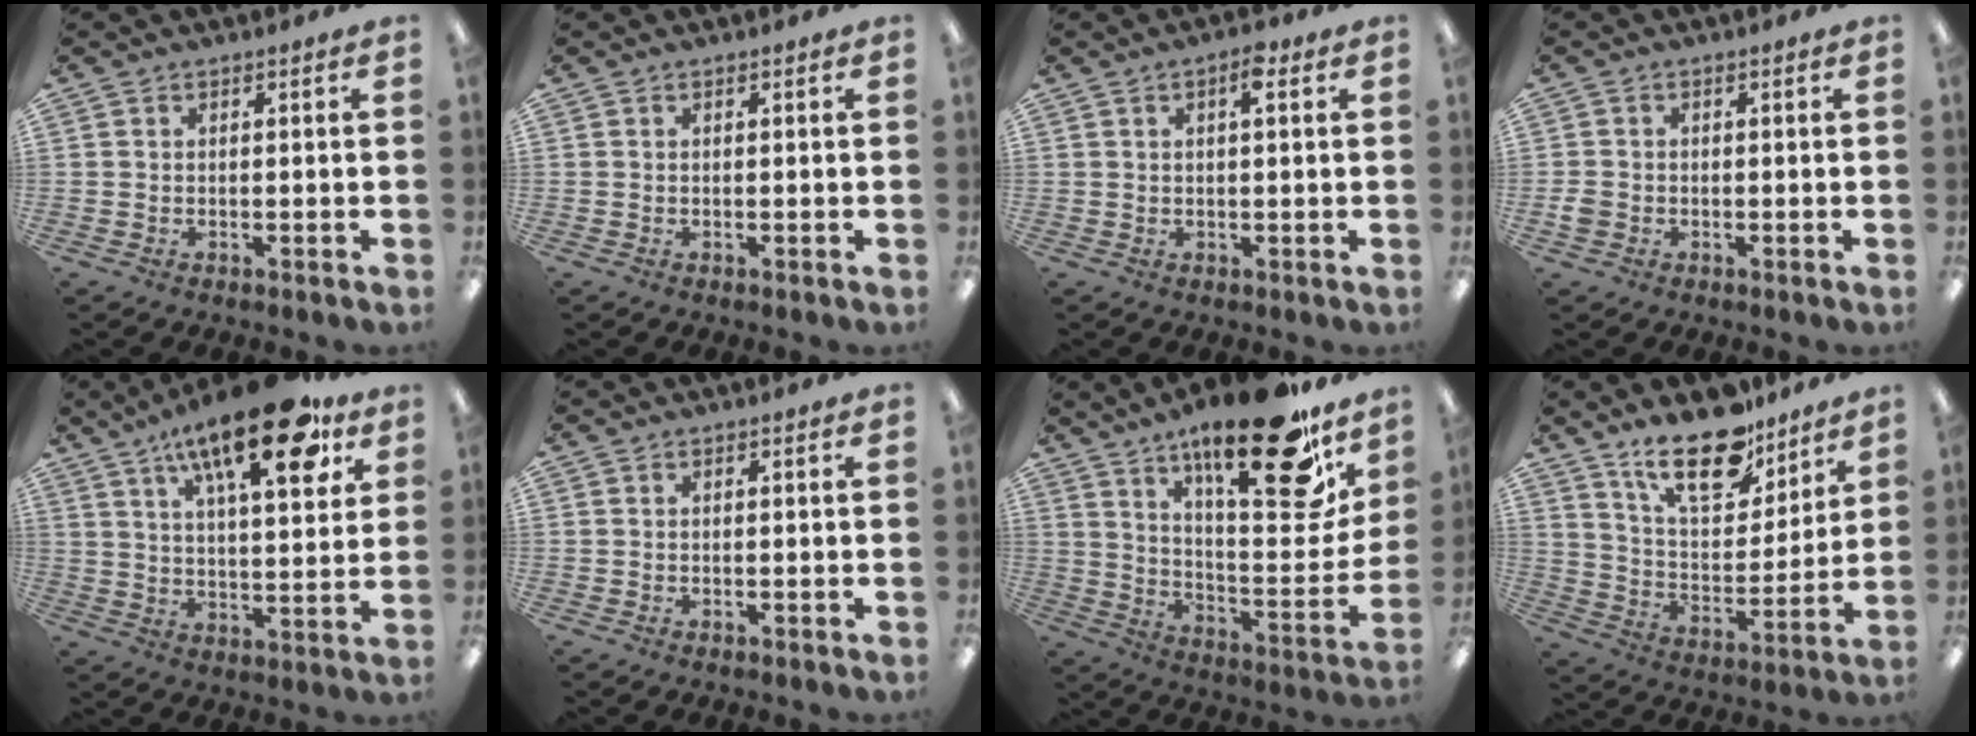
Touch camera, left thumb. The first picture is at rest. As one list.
[{"total": 0.0}, {"total": 3.8, "force": [1.9, 1.2, 3.1], "torque": [-0.042, -0.002, 0.025]}, {"total": 2.1, "force": [-0.5, 1.8, 1.0], "torque": [-0.015, 0.004, -0.009]}, {"total": 21.1, "force": [12.3, 7.0, 15.6], "torque": [-0.237, -0.055, 0.190]}, {"total": 0.0}, {"total": 25.1, "force": [17.7, 7.2, 16.2], "torque": [-0.224, -0.121, 0.280]}, {"total": 18.5, "force": [13.7, 8.0, 9.5], "torque": [-0.154, -0.079, 0.237]}]